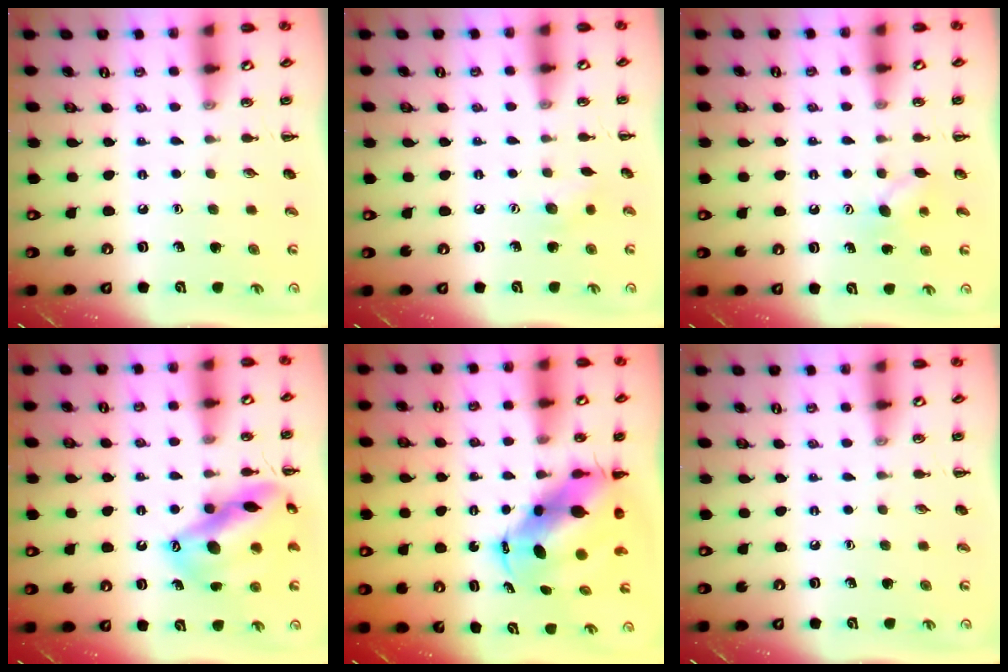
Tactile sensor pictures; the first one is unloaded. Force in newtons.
{"total": 6.2, "press": 6.0, "slide": 1.6}
{"total": 5.8, "press": 5.7, "slide": 1.2}
{"total": 17.9, "press": 17.7, "slide": 2.8}
{"total": 9.3, "press": 9.0, "slide": 2.4}
{"total": 0.0}